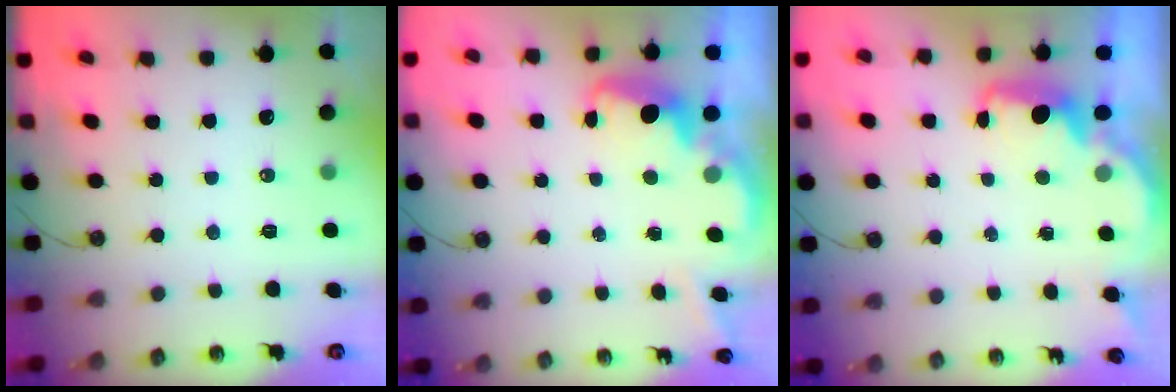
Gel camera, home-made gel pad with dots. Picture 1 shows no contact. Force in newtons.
{"total": 3.6, "press": 3.6, "slide": 0.6}
{"total": 2.2, "press": 2.1, "slide": 0.7}